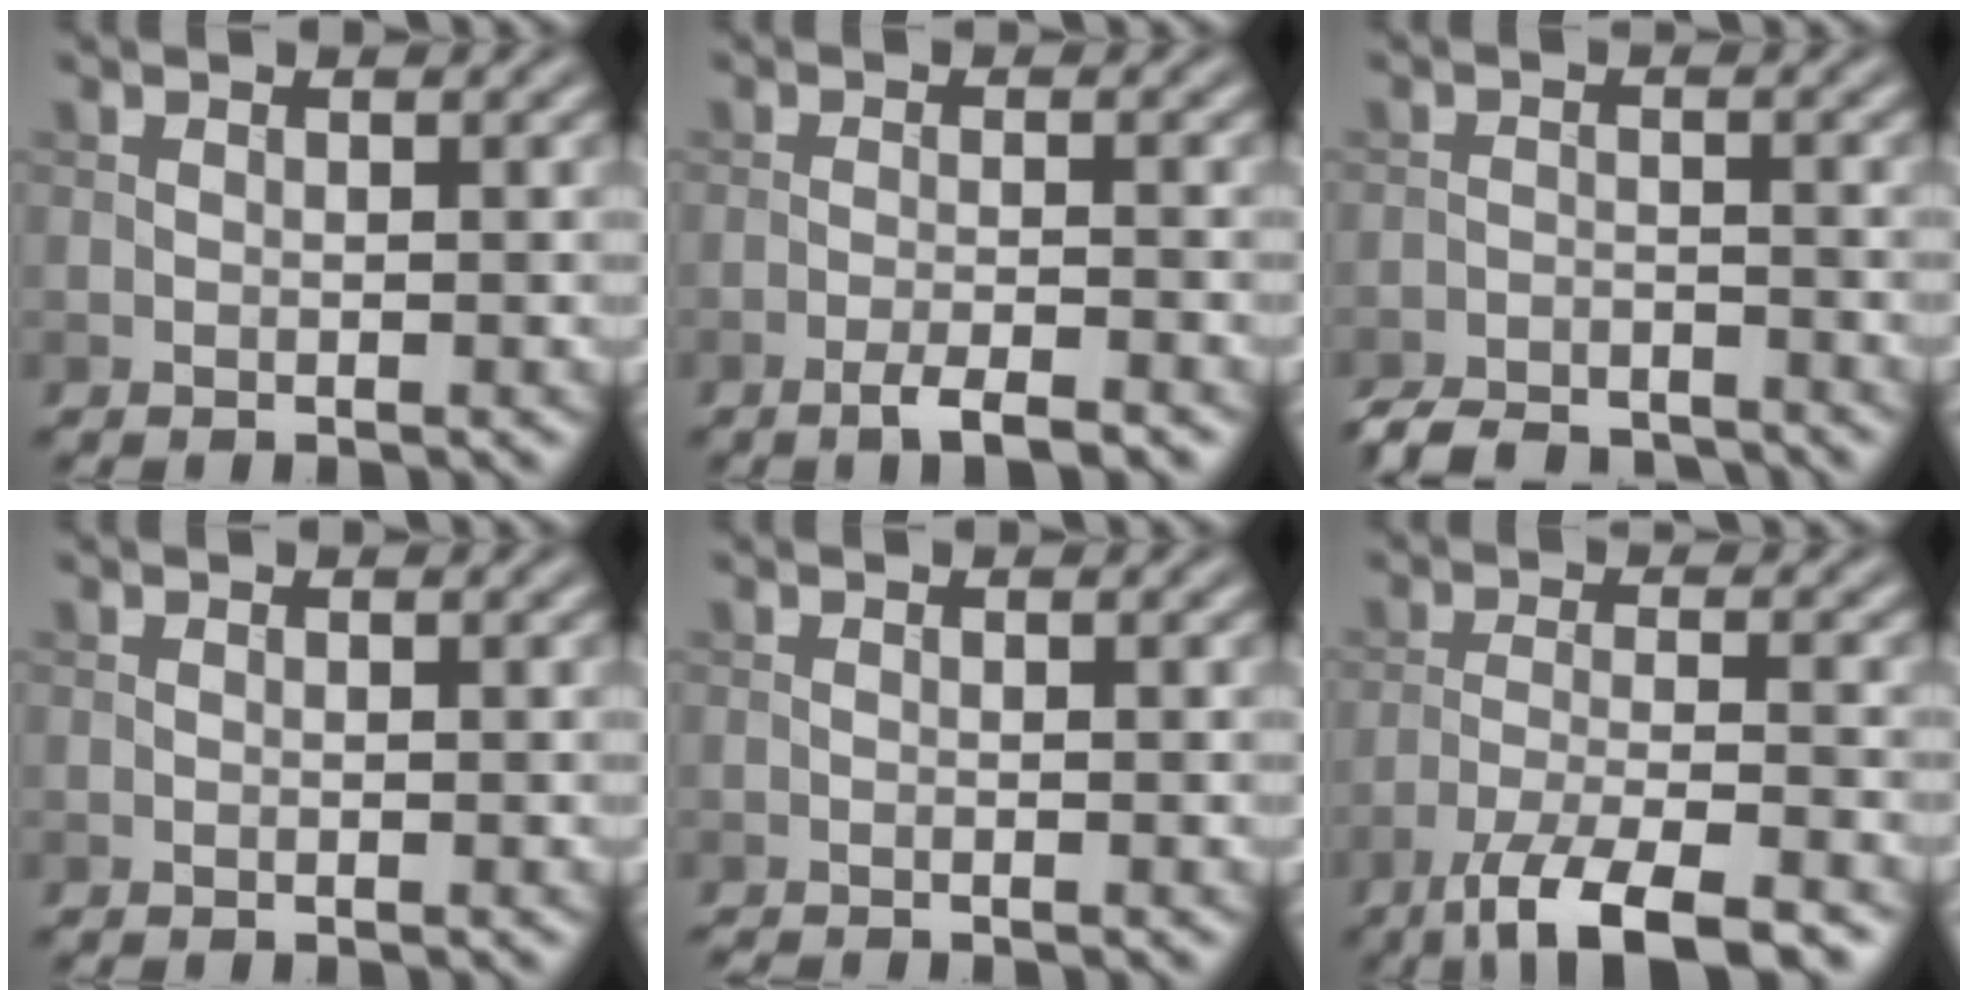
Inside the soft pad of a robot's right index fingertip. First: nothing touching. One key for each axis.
{"total": 2.8, "fx": -1.9, "fy": 0.4, "fz": 1.9, "tx": -0.031, "ty": 0.001, "tz": -0.040}
{"total": 5.0, "fx": -4.7, "fy": 1.2, "fz": 1.2, "tx": -0.017, "ty": -0.013, "tz": -0.085}
{"total": 0.0}
{"total": 1.0, "fx": -0.9, "fy": 0.1, "fz": 0.3, "tx": 0.001, "ty": -0.003, "tz": -0.018}
{"total": 7.1, "fx": -5.1, "fy": 1.5, "fz": 4.8, "tx": -0.080, "ty": -0.002, "tz": -0.092}